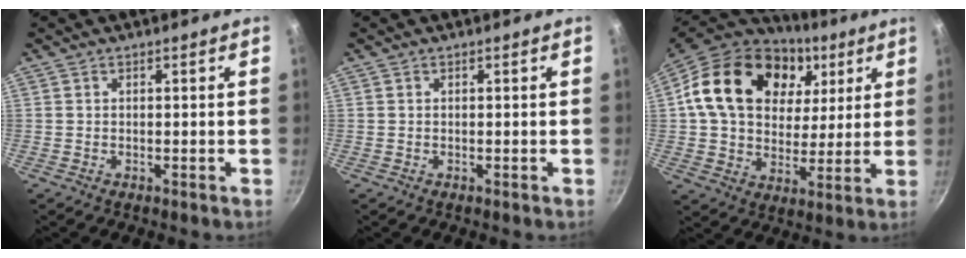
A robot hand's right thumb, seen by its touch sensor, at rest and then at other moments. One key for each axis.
{"total": 0.0}
{"total": 25.1, "fx": 8.2, "fy": 17.9, "fz": 15.5, "tx": -0.254, "ty": -0.001, "tz": 0.137}